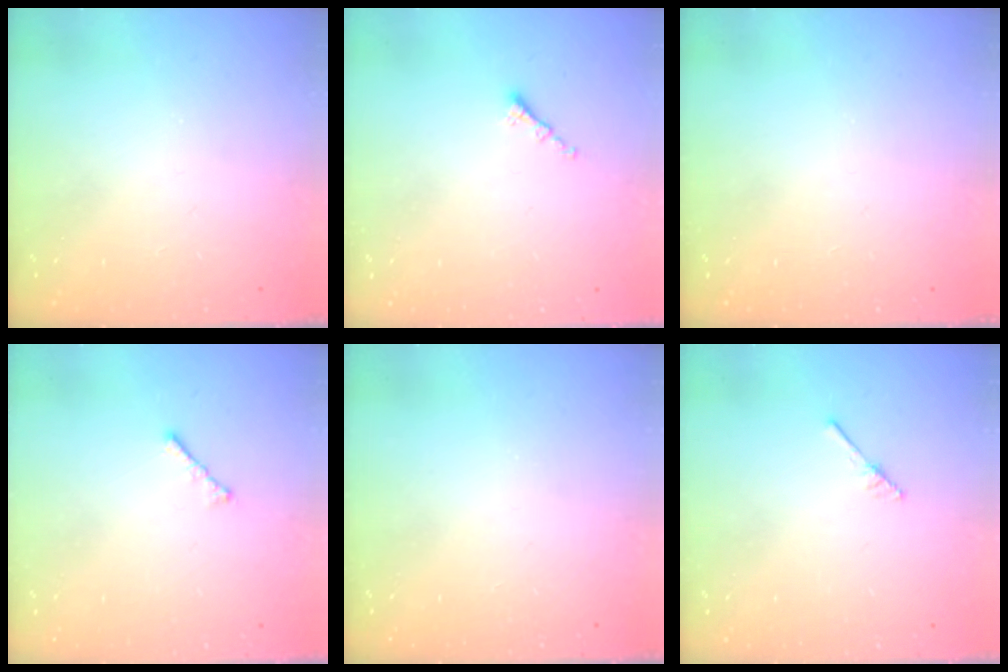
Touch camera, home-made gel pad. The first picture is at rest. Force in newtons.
{"total": 0.8, "press": 0.8, "slide": 0.2}
{"total": 0.0}
{"total": 1.7, "press": 1.6, "slide": 0.5}
{"total": 0.0}
{"total": 2.5, "press": 2.4, "slide": 0.3}